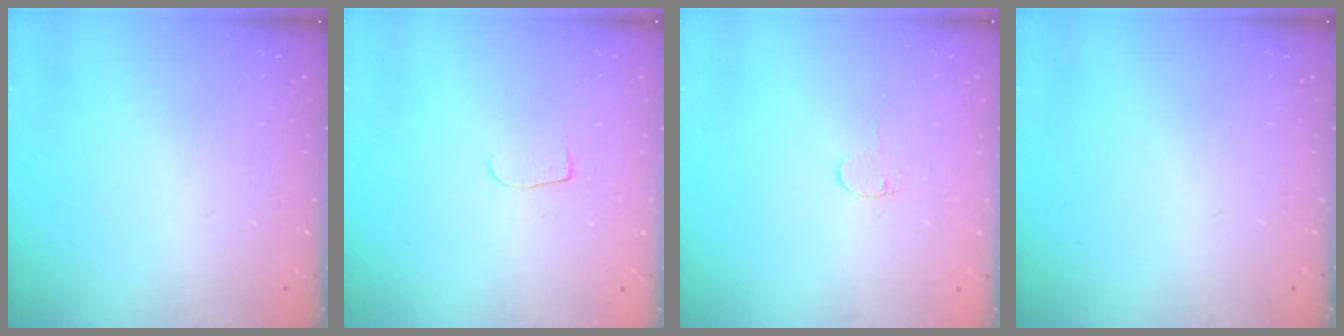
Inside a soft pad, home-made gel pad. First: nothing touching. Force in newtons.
{"total": 3.8, "press": 3.8, "slide": 0.5}
{"total": 3.4, "press": 3.4, "slide": 0.4}
{"total": 0.0}